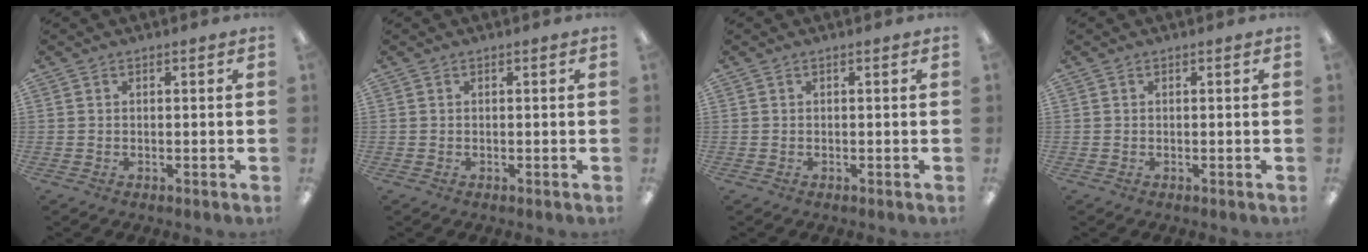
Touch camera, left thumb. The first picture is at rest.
{"total": 0.0}
{"total": 0.0}
{"total": 0.0}